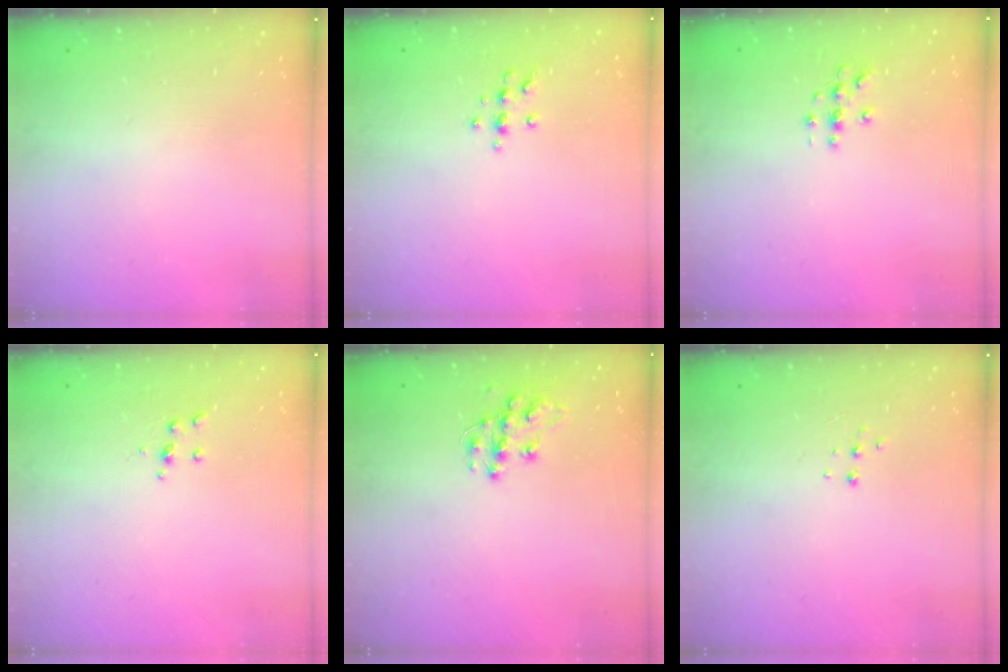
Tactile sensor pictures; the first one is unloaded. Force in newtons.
{"total": 7.5, "press": 7.4, "slide": 1.3}
{"total": 2.9, "press": 2.9, "slide": 0.3}
{"total": 4.0, "press": 3.9, "slide": 0.9}
{"total": 11.3, "press": 11.2, "slide": 0.7}
{"total": 4.6, "press": 4.5, "slide": 0.8}